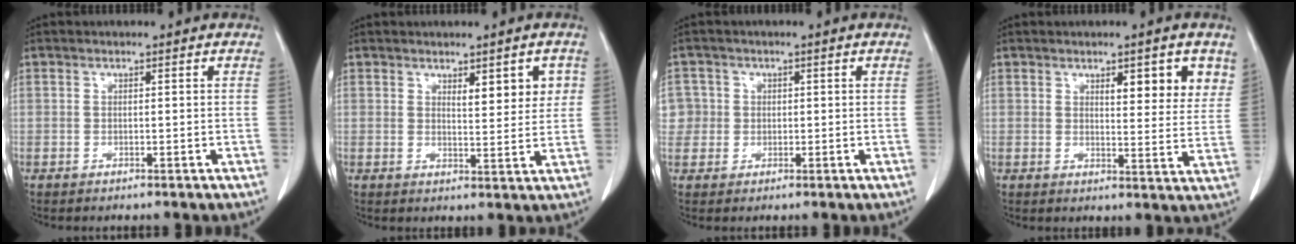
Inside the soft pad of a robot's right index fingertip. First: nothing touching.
{"total": 4.9, "force": [2.1, 1.6, 4.2], "torque": [-0.056, 0.000, 0.032]}
{"total": 4.2, "force": [0.6, 4.2, 0.0], "torque": [0.010, 0.014, 0.013]}
{"total": 7.3, "force": [3.9, 2.0, 5.8], "torque": [-0.067, -0.008, 0.051]}